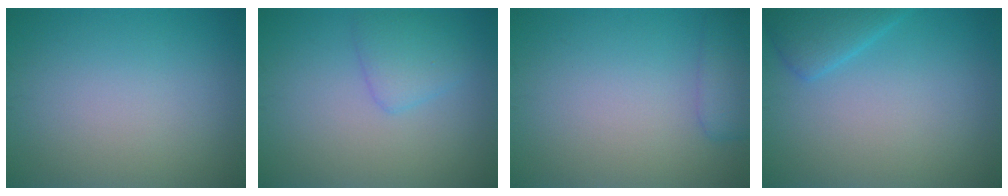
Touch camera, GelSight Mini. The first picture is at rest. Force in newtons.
{"total": 2.5, "press": 2.4, "slide": 0.2}
{"total": 2.5, "press": 2.5, "slide": 0.2}
{"total": 2.7, "press": 2.7, "slide": 0.2}